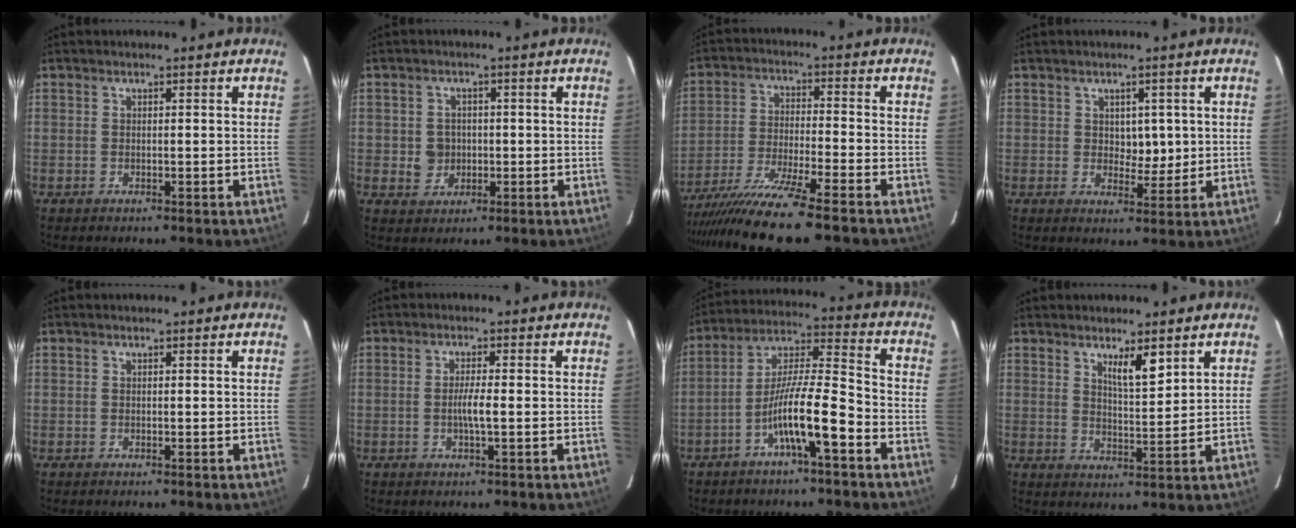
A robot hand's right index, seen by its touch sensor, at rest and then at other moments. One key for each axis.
{"total": 3.6, "fx": -0.2, "fy": 3.3, "fz": 1.3, "tx": -0.018, "ty": 0.006, "tz": 0.004}
{"total": 13.6, "fx": -11.2, "fy": -0.8, "fz": 7.7, "tx": -0.130, "ty": -0.034, "tz": -0.189}
{"total": 3.8, "fx": 0.7, "fy": 2.5, "fz": 2.8, "tx": -0.032, "ty": -0.001, "tz": 0.016}
{"total": 0.0}
{"total": 2.9, "fx": -0.5, "fy": 0.0, "fz": 2.9, "tx": -0.056, "ty": -0.001, "tz": -0.009}
{"total": 11.2, "fx": -5.2, "fy": 0.8, "fz": 9.9, "tx": -0.183, "ty": 0.016, "tz": -0.094}
{"total": 4.6, "fx": 2.9, "fy": 0.7, "fz": 3.5, "tx": -0.062, "ty": -0.007, "tz": 0.054}